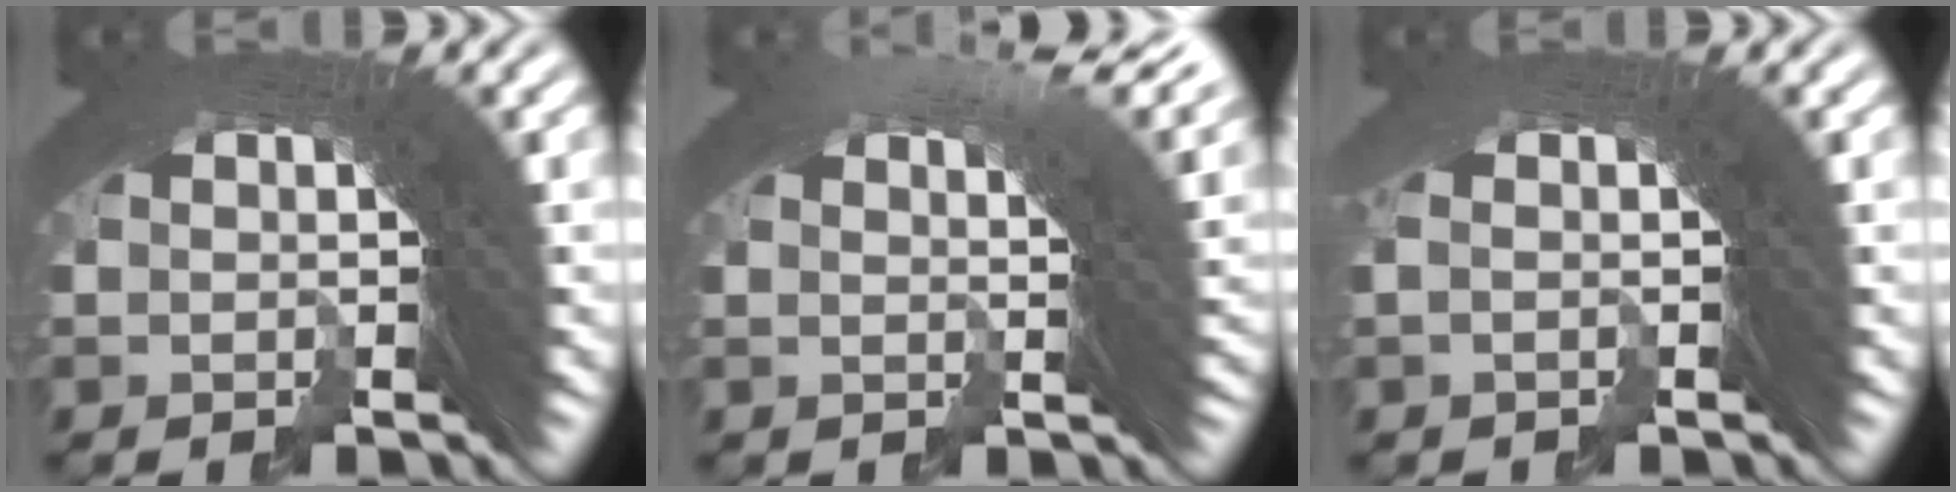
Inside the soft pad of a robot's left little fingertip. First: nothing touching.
{"total": 6.2, "force": [3.5, 0.9, 5.1], "torque": [-0.035, 0.020, 0.042]}
{"total": 0.9, "force": [-0.1, -0.4, 0.8], "torque": [-0.003, 0.014, -0.010]}